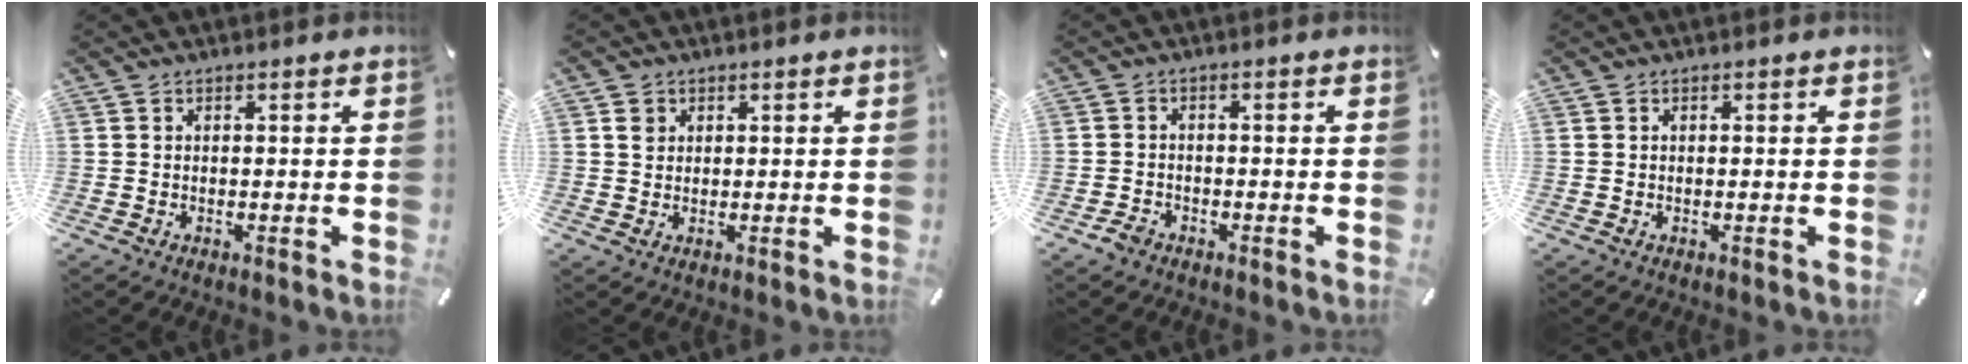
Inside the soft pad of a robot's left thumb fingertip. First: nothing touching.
{"total": 2.1, "force": [0.8, 1.8, 0.6], "torque": [0.001, -0.003, 0.012]}
{"total": 2.4, "force": [-1.8, 1.3, 0.7], "torque": [-0.019, 0.008, -0.038]}
{"total": 0.0}